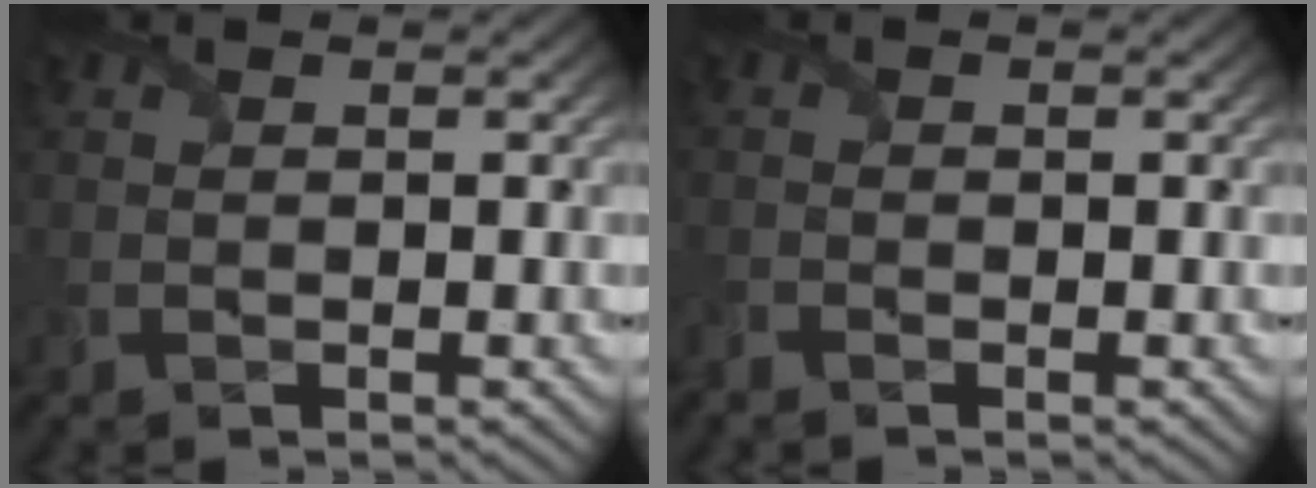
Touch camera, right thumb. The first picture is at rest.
{"total": 0.9, "force": [-0.9, 0.2, 0.2], "torque": [-0.009, -0.005, -0.024]}